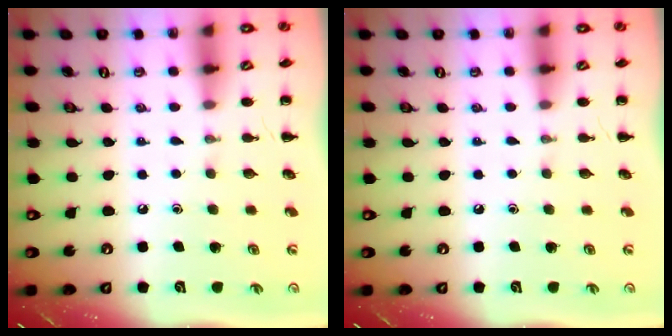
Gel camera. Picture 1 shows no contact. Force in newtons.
{"total": 0.0}